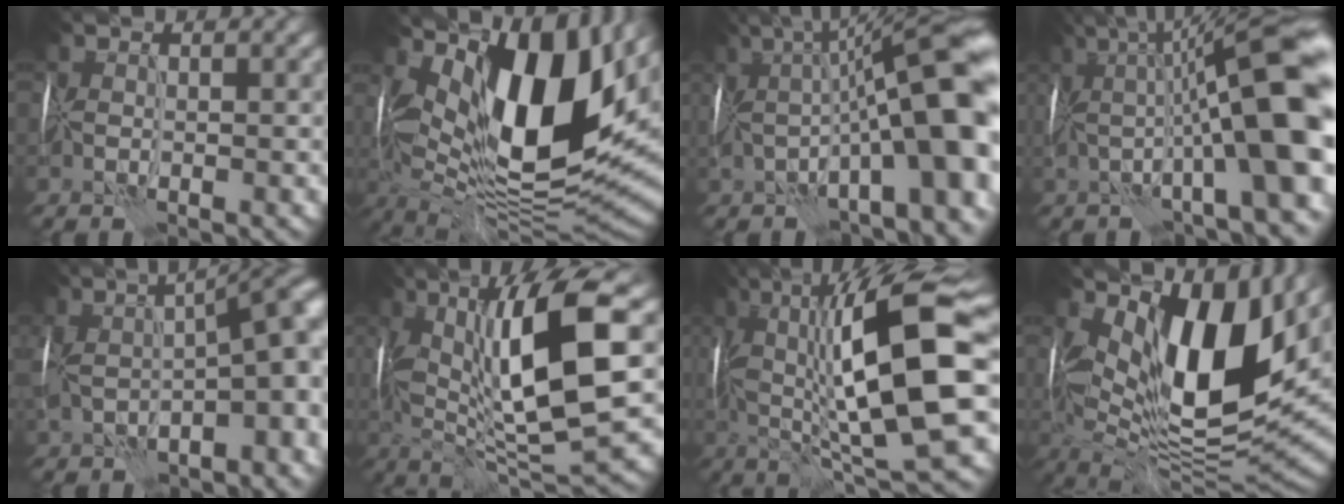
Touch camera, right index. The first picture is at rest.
{"total": 16.0, "force": [5.4, 7.4, 13.2], "torque": [-0.213, -0.004, 0.084]}
{"total": 15.6, "force": [-0.3, 4.5, 14.9], "torque": [-0.187, 0.024, 0.004]}
{"total": 15.2, "force": [1.1, 3.6, 14.7], "torque": [-0.202, 0.030, 0.017]}
{"total": 13.5, "force": [-1.0, 5.6, 12.3], "torque": [-0.178, -0.005, -0.001]}
{"total": 13.5, "force": [2.6, 3.4, 12.8], "torque": [-0.218, 0.003, 0.049]}
{"total": 15.1, "force": [2.1, 3.5, 14.5], "torque": [-0.236, 0.013, 0.039]}
{"total": 14.6, "force": [5.0, 6.4, 12.1], "torque": [-0.195, -0.007, 0.082]}